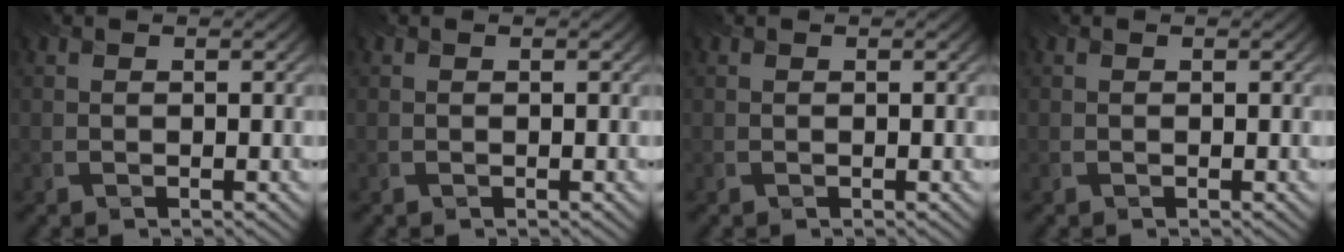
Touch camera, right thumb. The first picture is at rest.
{"total": 0.0}
{"total": 0.0}
{"total": 0.0}